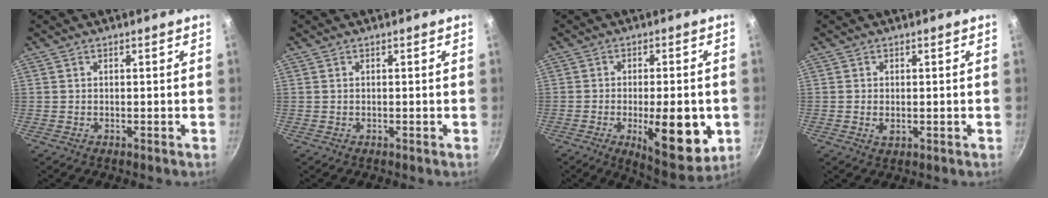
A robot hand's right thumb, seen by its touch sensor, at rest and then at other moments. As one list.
[{"total": 0.0}, {"total": 15.4, "force": [-3.7, 5.8, 13.8], "torque": [-0.165, -0.002, -0.043]}, {"total": 2.0, "force": [-0.2, 1.3, 1.5], "torque": [-0.026, -0.003, -0.002]}]